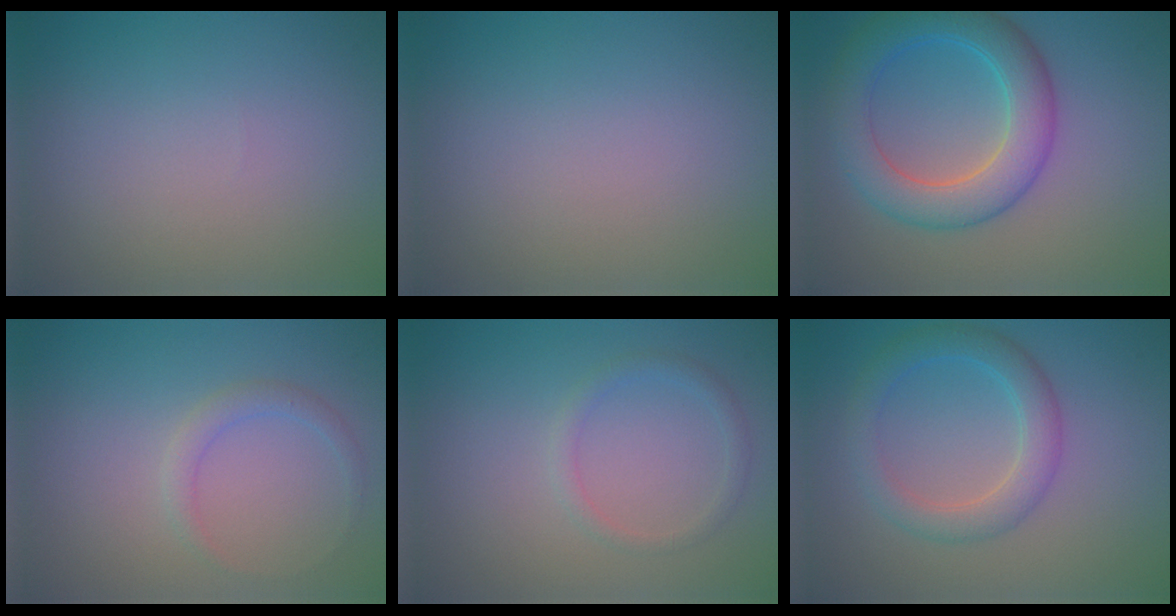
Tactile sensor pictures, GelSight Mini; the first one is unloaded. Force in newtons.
{"total": 0.0}
{"total": 6.3, "press": 6.3, "slide": 0.1}
{"total": 1.4, "press": 1.4, "slide": 0.1}
{"total": 1.3, "press": 1.3, "slide": 0.1}
{"total": 3.5, "press": 3.5, "slide": 0.2}